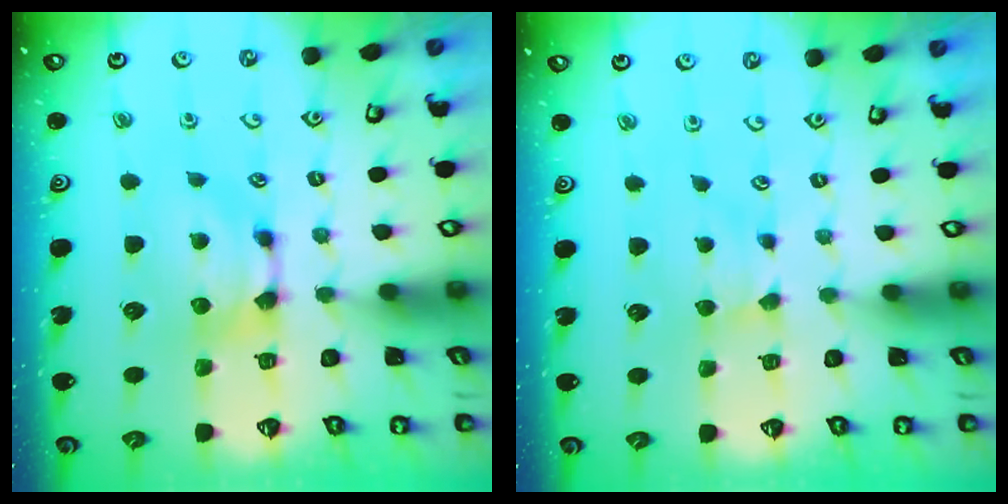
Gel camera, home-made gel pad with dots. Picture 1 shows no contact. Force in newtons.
{"total": 1.1, "press": 1.0, "slide": 0.6}